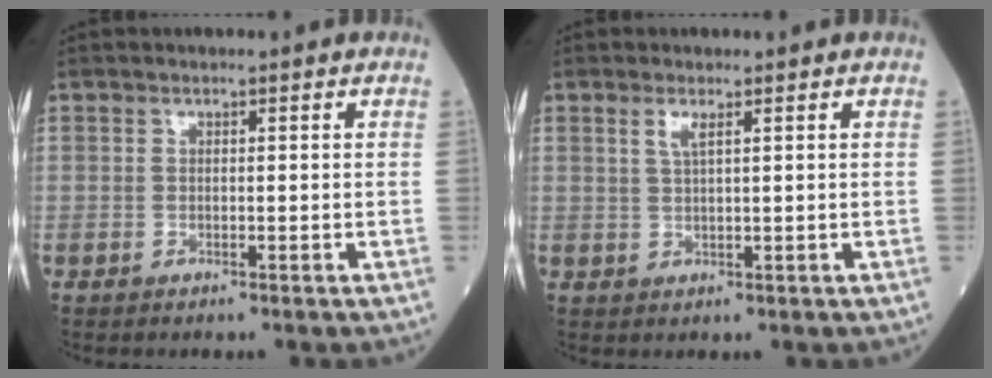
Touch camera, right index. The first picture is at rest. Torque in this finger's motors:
{"motor_torque": [-0.18, -0.01, 0.00, 0.04]}